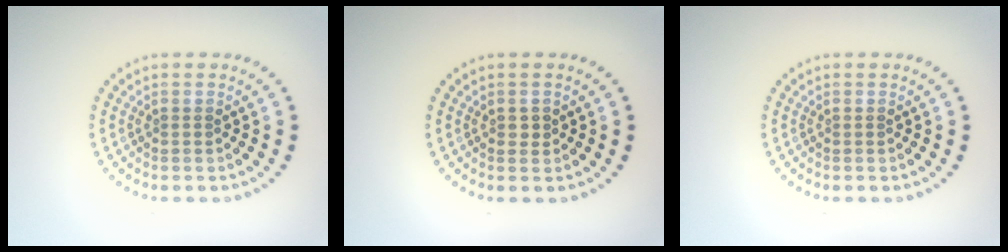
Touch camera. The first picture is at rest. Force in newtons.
{"total": 0.7, "press": 0.7, "slide": 0.0}
{"total": 0.0}